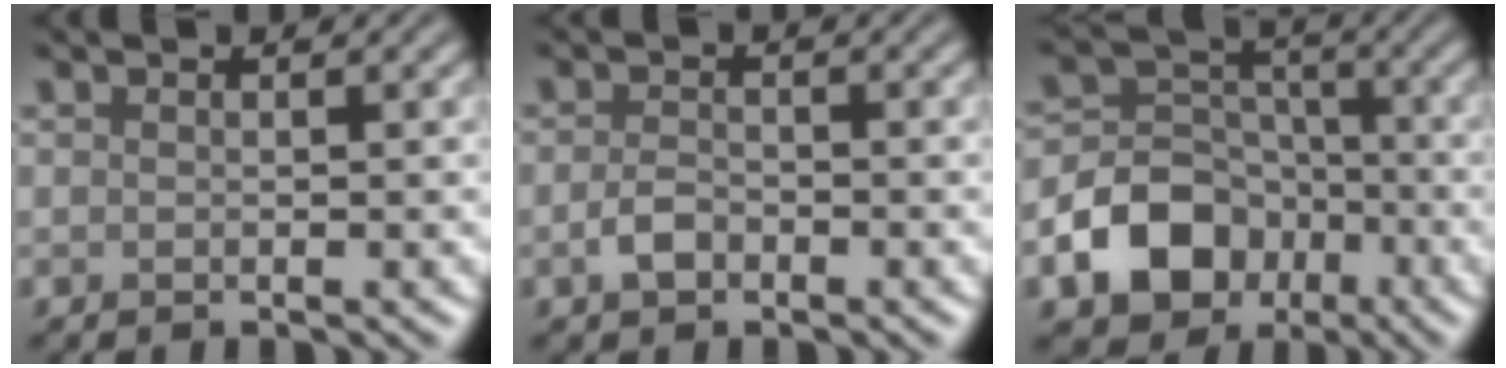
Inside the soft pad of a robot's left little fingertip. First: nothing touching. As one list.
[{"total": 1.7, "force": [-0.8, 1.0, 1.1], "torque": [-0.024, 0.000, -0.019]}, {"total": 12.0, "force": [-5.8, 9.6, 4.2], "torque": [-0.072, -0.033, -0.121]}]